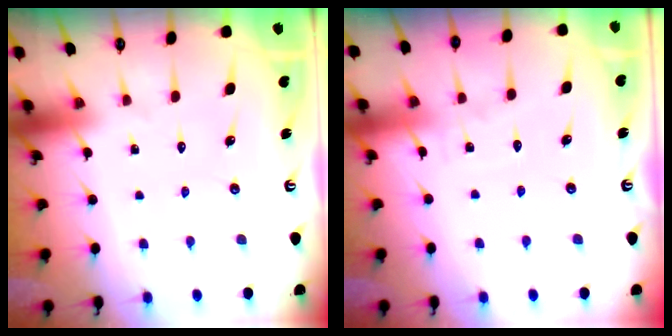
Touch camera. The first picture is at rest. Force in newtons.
{"total": 2.9, "press": 2.9, "slide": 0.4}